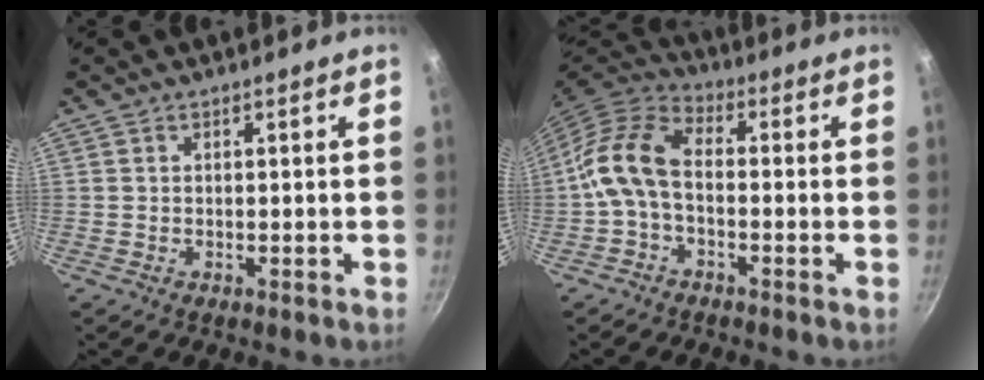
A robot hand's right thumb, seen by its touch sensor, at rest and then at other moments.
{"total": 10.8, "force": [-1.2, 6.4, 8.6], "torque": [-0.172, 0.032, -0.037]}